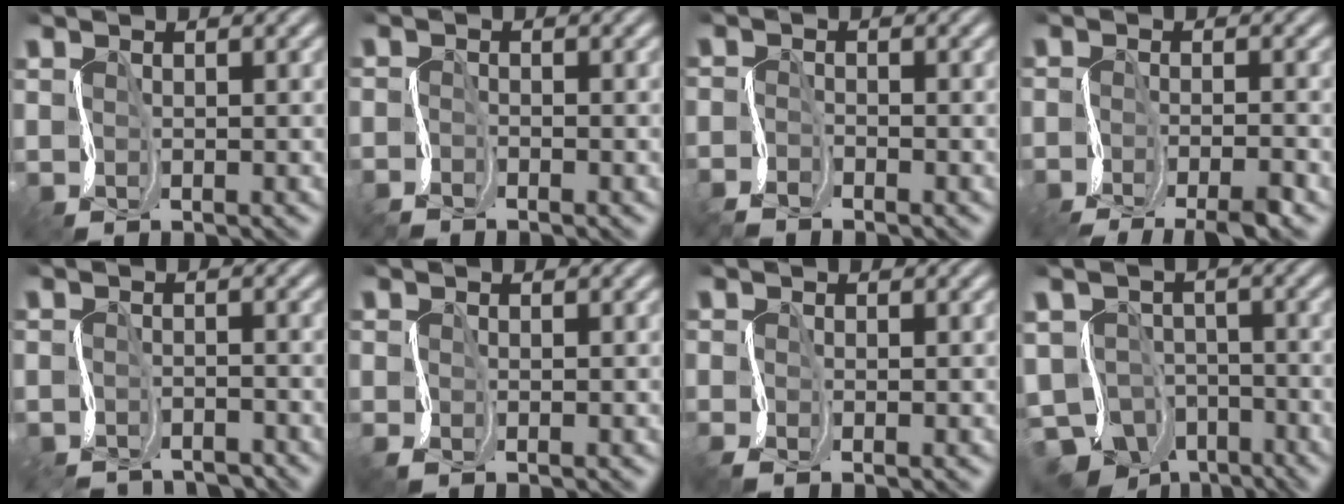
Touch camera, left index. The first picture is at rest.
{"total": 2.0, "force": [-2.0, 0.1, 0.2], "torque": [-0.011, -0.003, -0.049]}
{"total": 2.3, "force": [-2.3, 0.2, 0.3], "torque": [-0.014, -0.003, -0.056]}
{"total": 5.1, "force": [-4.1, 0.7, 3.1], "torque": [-0.043, -0.006, -0.079]}
{"total": 3.9, "force": [-3.9, 0.4, 0.1], "torque": [-0.006, -0.006, -0.070]}
{"total": 1.2, "force": [-1.0, 0.2, 0.7], "torque": [-0.021, -0.004, -0.026]}
{"total": 1.4, "force": [-1.1, 0.0, 0.8], "torque": [-0.022, -0.005, -0.032]}
{"total": 7.3, "force": [-5.0, 4.1, 3.3], "torque": [-0.054, -0.013, -0.101]}